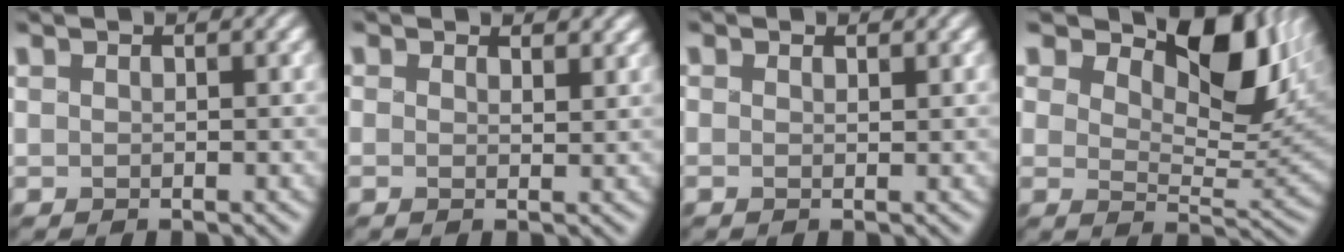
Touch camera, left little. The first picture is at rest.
{"total": 2.1, "force": [1.8, 0.8, 0.8], "torque": [-0.021, -0.002, 0.023]}
{"total": 0.0}
{"total": 10.0, "force": [5.7, 4.9, 6.6], "torque": [-0.104, -0.001, 0.085]}